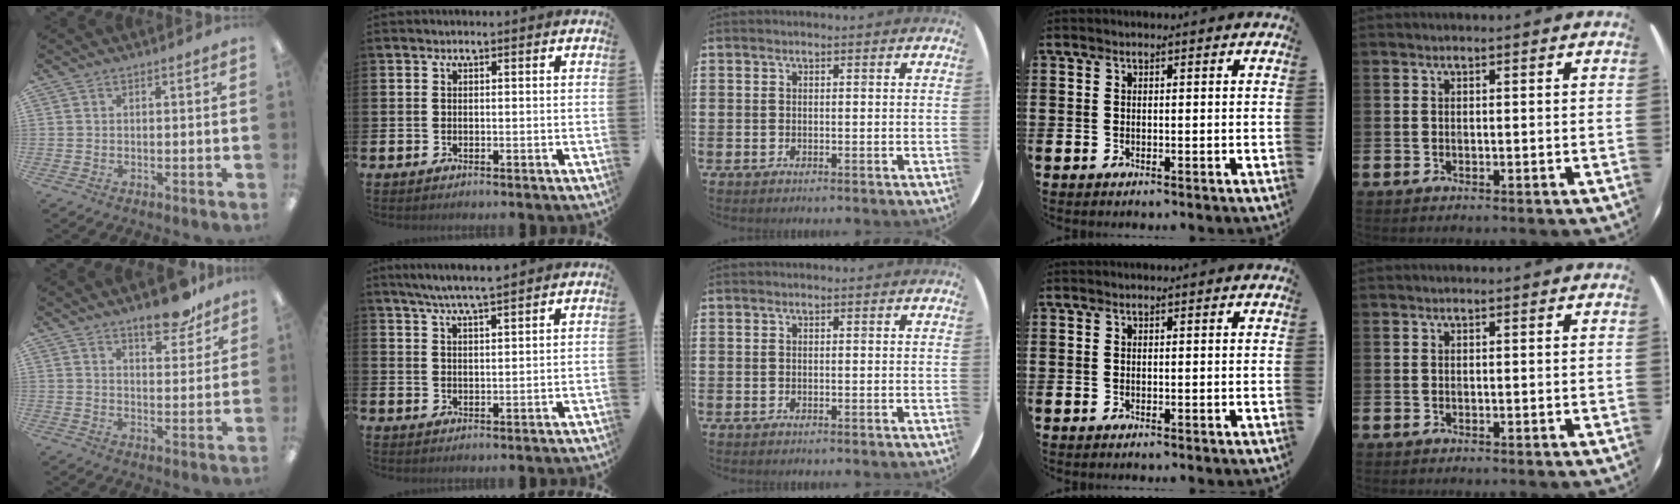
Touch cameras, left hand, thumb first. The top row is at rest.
{"thumb": {"total": 9.5, "force": [7.5, 3.2, 5.0], "torque": [-0.059, -0.043, 0.127]}, "index": {"total": 5.3, "force": [4.9, 0.0, 2.0], "torque": [-0.049, -0.014, 0.086]}}